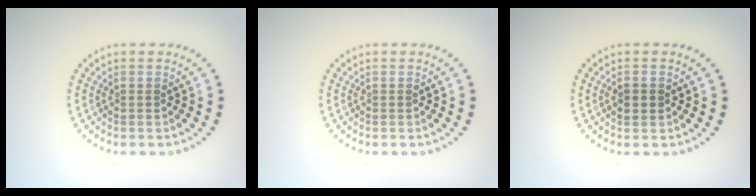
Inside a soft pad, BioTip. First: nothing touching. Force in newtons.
{"total": 0.0}
{"total": 2.2, "press": 2.2, "slide": 0.2}